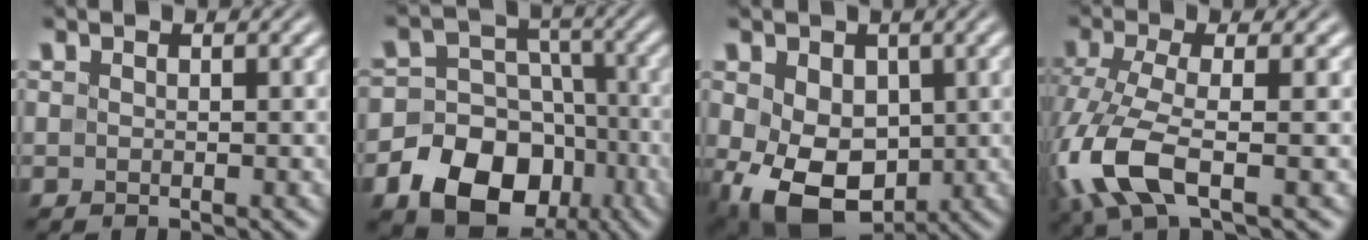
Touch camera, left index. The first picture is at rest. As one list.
[{"total": 12.9, "force": [-5.5, 10.3, 5.4], "torque": [-0.092, -0.021, -0.118]}, {"total": 9.7, "force": [-1.5, 7.0, 6.5], "torque": [-0.123, -0.028, -0.019]}, {"total": 7.1, "force": [-2.9, 2.4, 6.1], "torque": [-0.151, -0.009, -0.068]}]